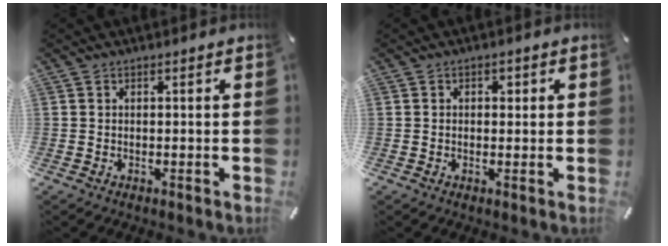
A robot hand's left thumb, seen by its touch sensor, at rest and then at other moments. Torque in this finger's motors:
{"motor_torque": [0.19, -0.18, 0.22, 0.04, -0.02]}